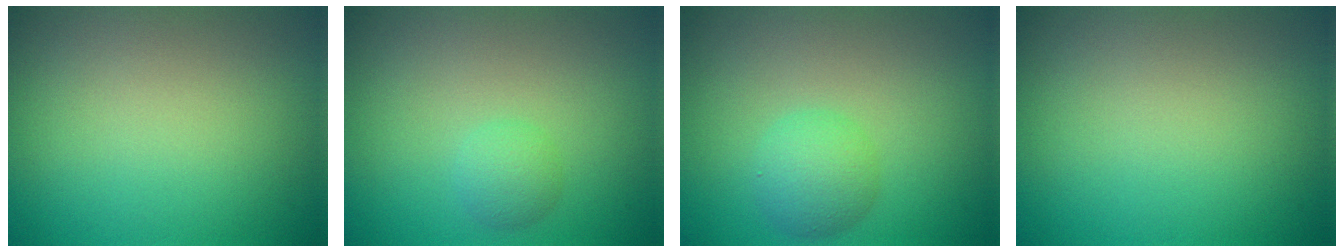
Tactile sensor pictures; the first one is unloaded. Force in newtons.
{"total": 1.5, "press": 1.5, "slide": 0.0}
{"total": 2.8, "press": 2.8, "slide": 0.1}
{"total": 0.0}